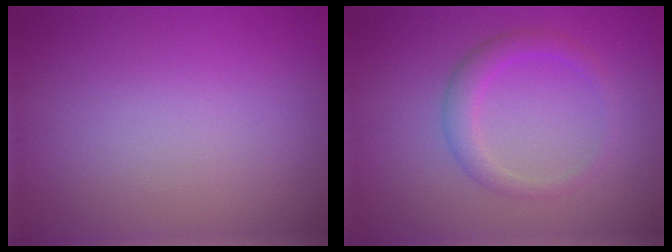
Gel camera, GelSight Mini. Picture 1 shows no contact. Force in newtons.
{"total": 2.5, "press": 2.5, "slide": 0.1}